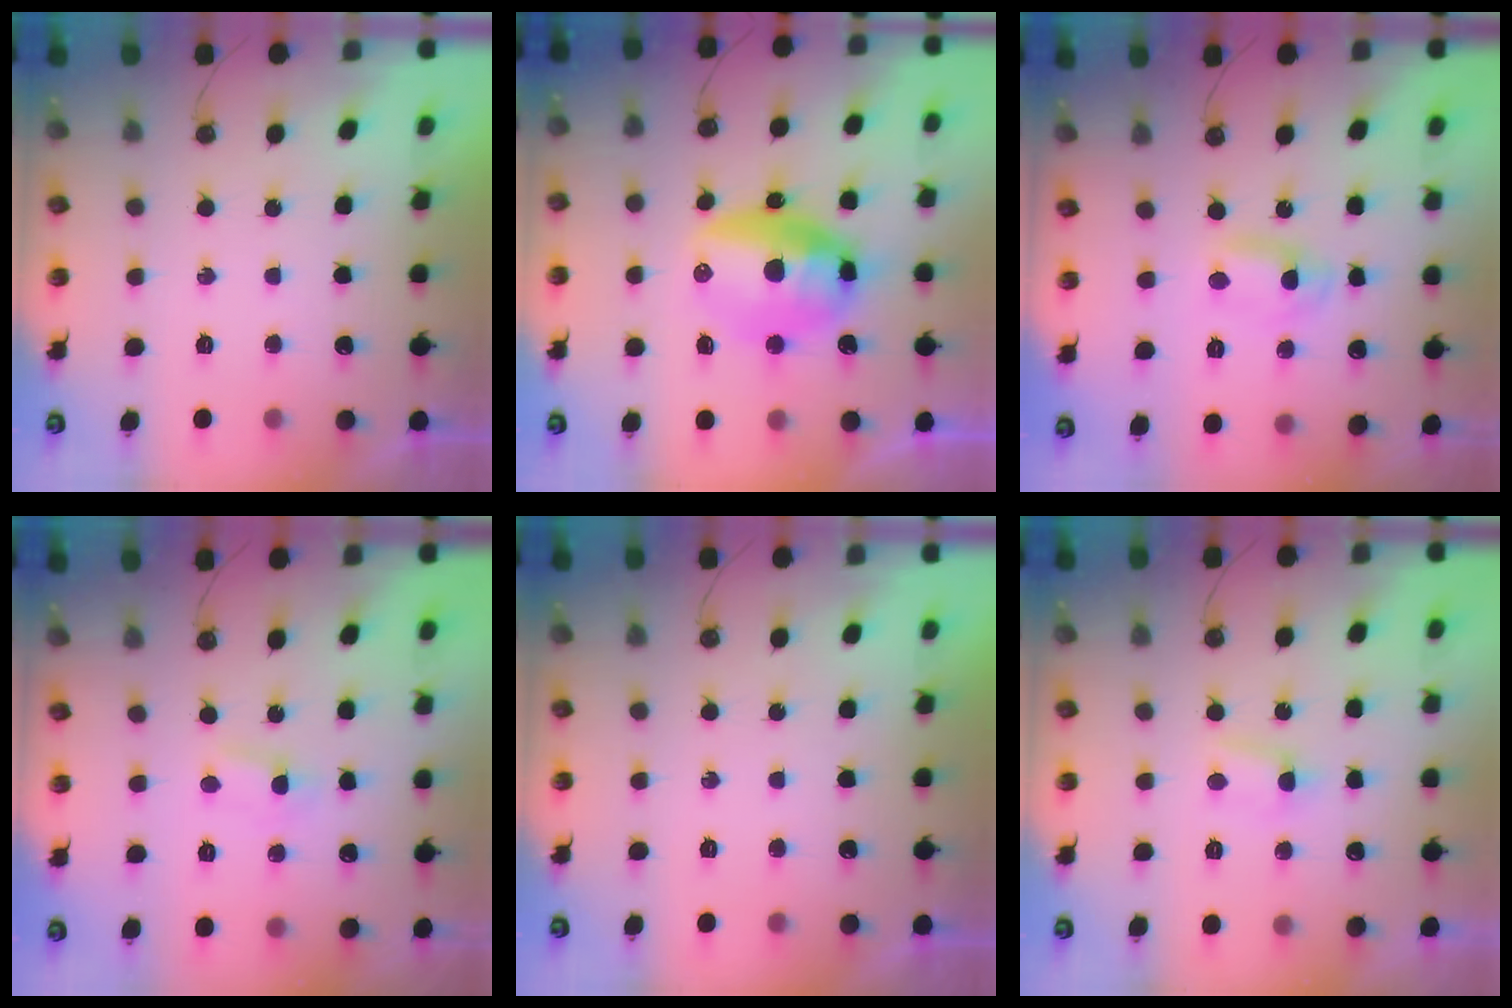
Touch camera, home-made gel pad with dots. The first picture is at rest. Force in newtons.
{"total": 13.8, "press": 13.6, "slide": 2.8}
{"total": 2.1, "press": 1.7, "slide": 1.2}
{"total": 1.4, "press": 1.4, "slide": 0.3}
{"total": 0.0}
{"total": 3.5, "press": 3.4, "slide": 0.4}